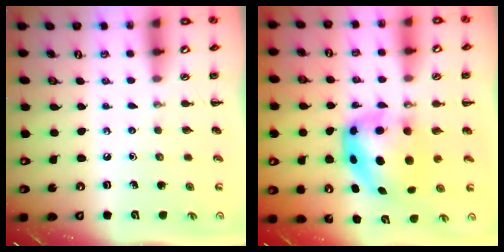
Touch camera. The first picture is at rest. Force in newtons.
{"total": 6.8, "press": 6.7, "slide": 1.3}